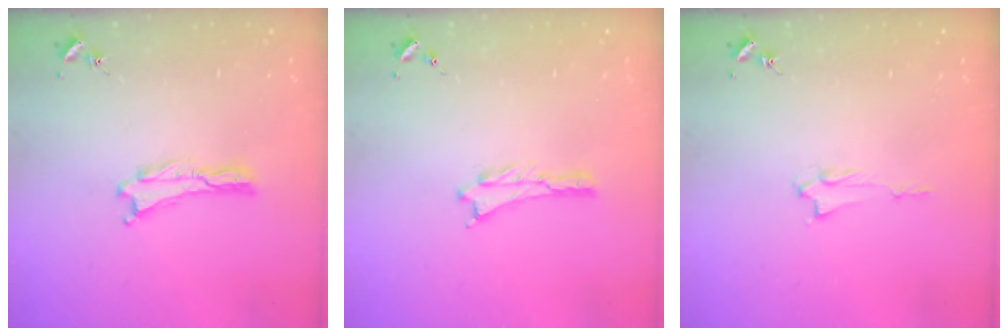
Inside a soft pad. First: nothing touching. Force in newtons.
{"total": 0.5, "press": 0.5, "slide": 0.2}
{"total": 1.3, "press": 1.3, "slide": 0.2}